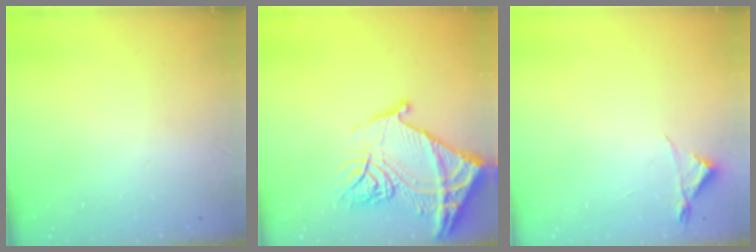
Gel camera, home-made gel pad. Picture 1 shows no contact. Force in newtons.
{"total": 19.8, "press": 19.7, "slide": 2.1}
{"total": 3.0, "press": 2.9, "slide": 0.5}